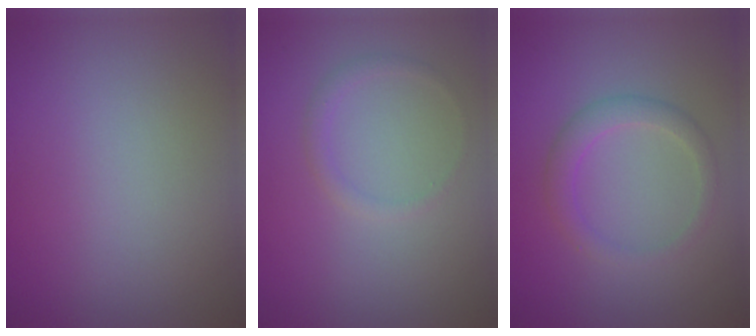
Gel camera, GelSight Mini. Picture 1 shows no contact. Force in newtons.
{"total": 1.0, "press": 1.0, "slide": 0.0}
{"total": 2.2, "press": 2.2, "slide": 0.1}